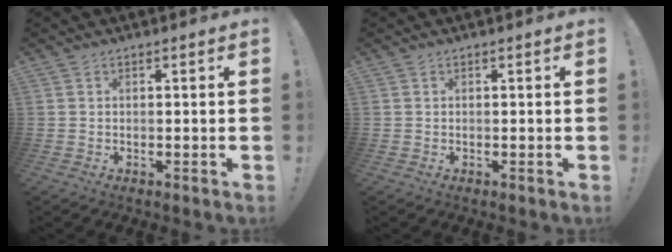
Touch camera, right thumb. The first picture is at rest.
{"total": 0.0}